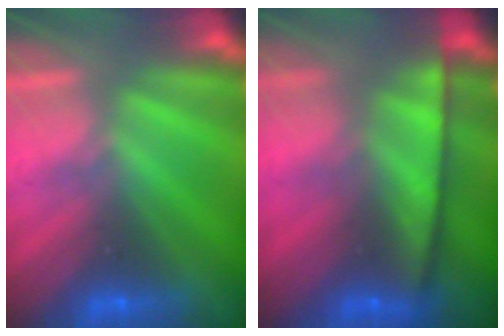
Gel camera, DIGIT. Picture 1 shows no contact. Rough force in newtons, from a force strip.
{"total": 6.7}